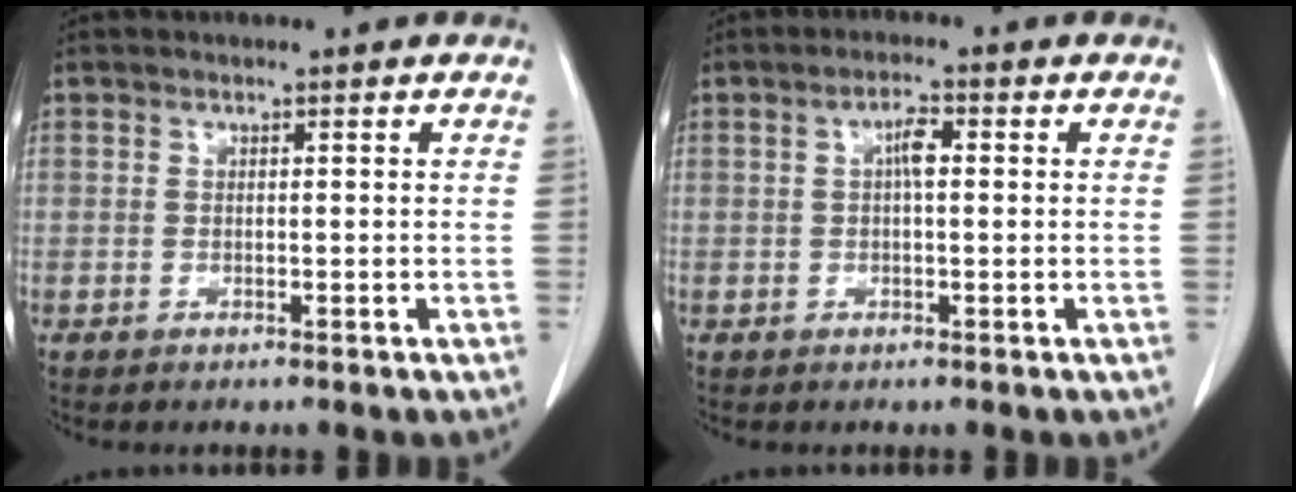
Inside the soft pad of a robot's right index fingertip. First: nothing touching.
{"total": 2.8, "force": [0.4, 0.8, 2.7], "torque": [-0.048, 0.008, 0.005]}